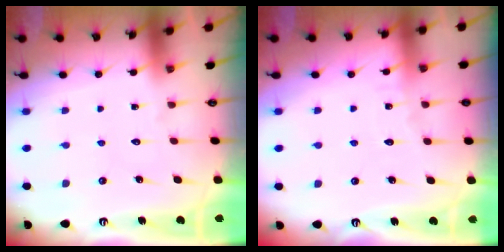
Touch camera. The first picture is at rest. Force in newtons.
{"total": 4.2, "press": 4.2, "slide": 0.4}